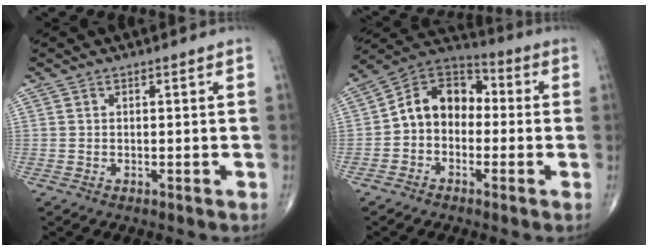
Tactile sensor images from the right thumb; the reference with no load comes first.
{"total": 11.2, "force": [-0.9, 8.5, 7.3], "torque": [-0.090, 0.044, -0.037]}